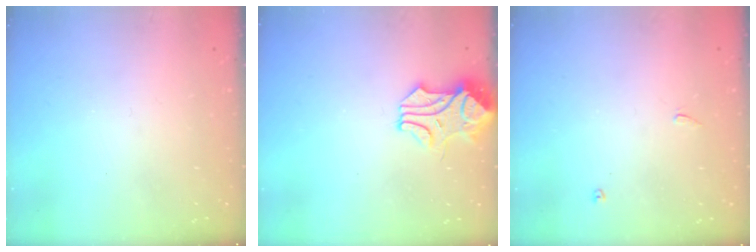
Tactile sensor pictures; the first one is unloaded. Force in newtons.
{"total": 1.0, "press": 0.5, "slide": 0.8}
{"total": 3.9, "press": 3.9, "slide": 0.3}